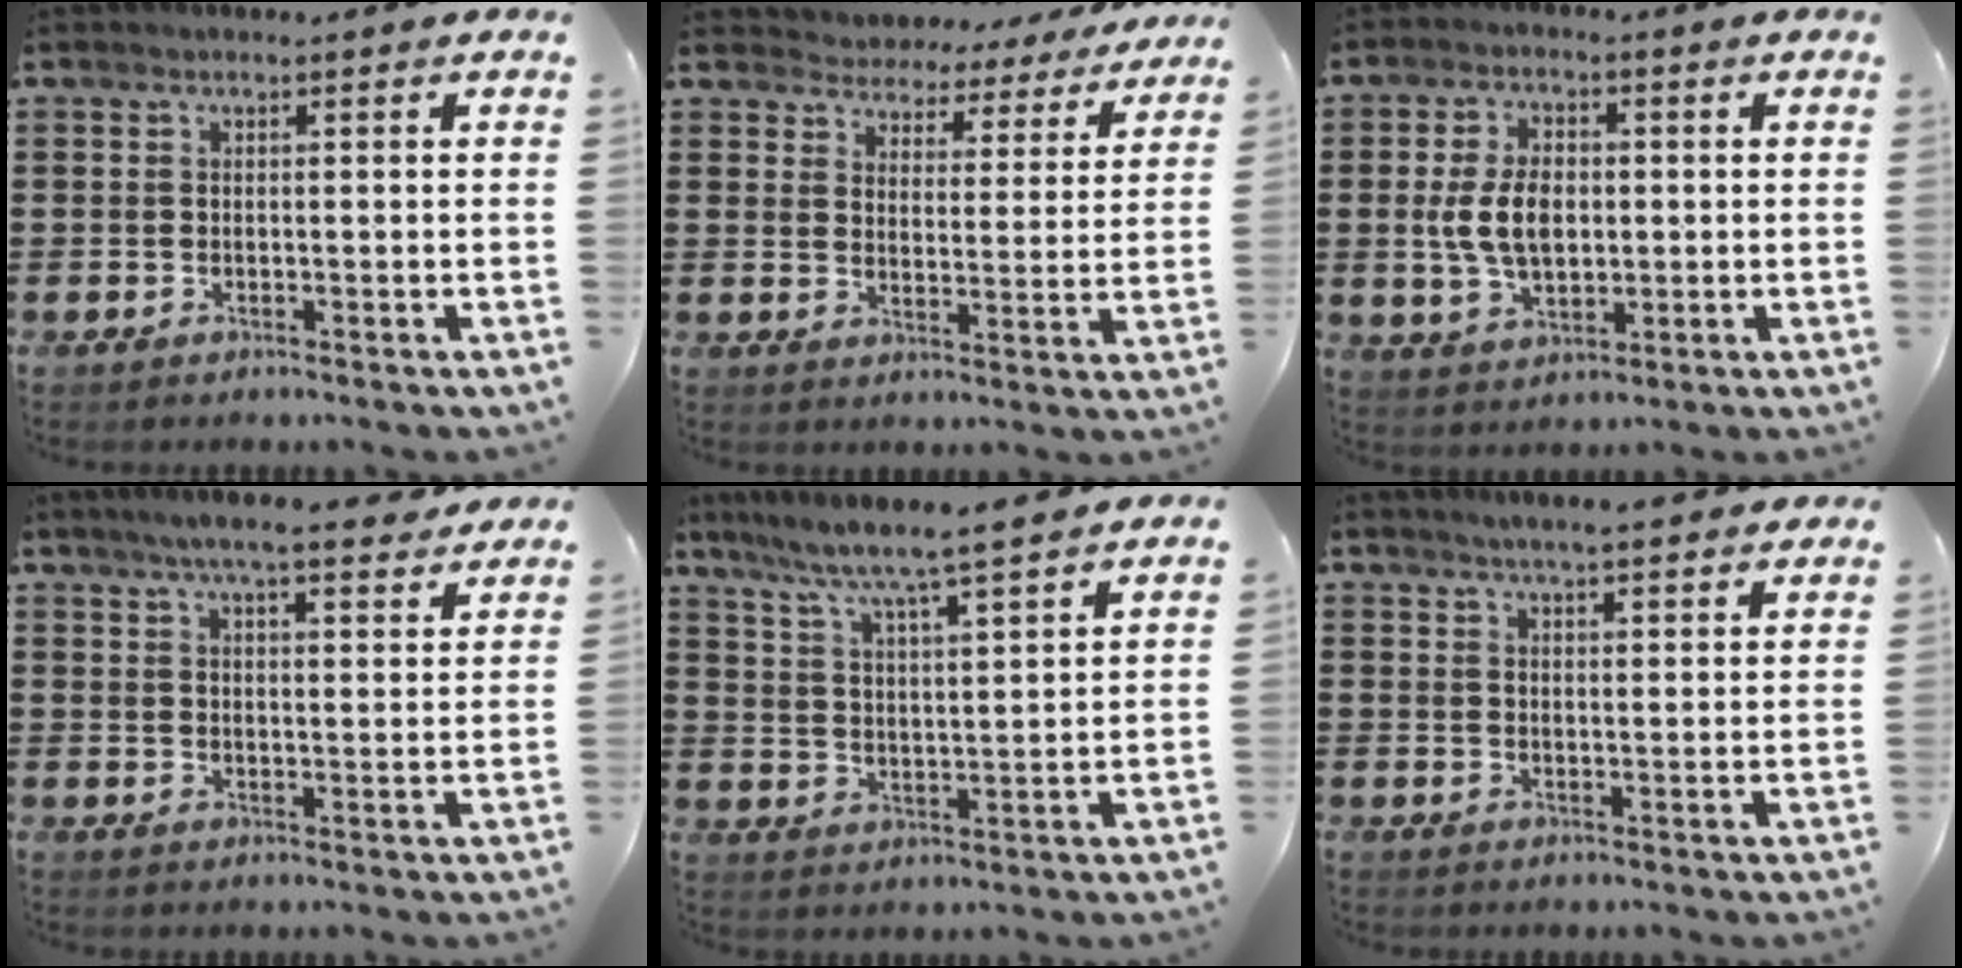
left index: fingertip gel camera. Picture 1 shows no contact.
{"total": 4.2, "force": [4.2, 0.6, -0.6], "torque": [-0.017, -0.032, 0.069]}
{"total": 7.3, "force": [0.3, 4.4, 5.7], "torque": [-0.127, 0.005, -0.003]}
{"total": 6.4, "force": [5.6, 0.7, 3.1], "torque": [-0.068, -0.015, 0.099]}
{"total": 5.5, "force": [5.0, -0.6, 2.3], "torque": [-0.069, -0.038, 0.078]}
{"total": 3.7, "force": [3.5, -0.1, 1.2], "torque": [-0.032, -0.007, 0.063]}